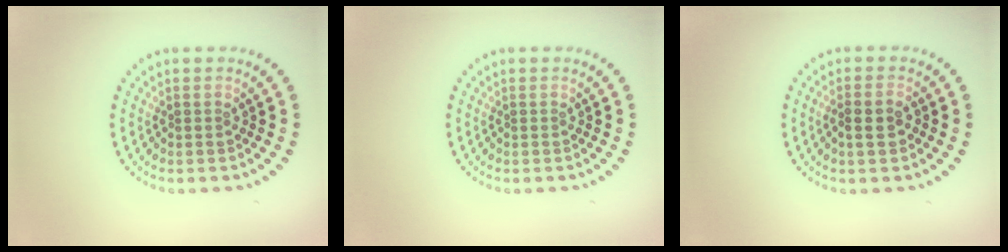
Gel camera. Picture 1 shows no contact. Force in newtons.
{"total": 0.0}
{"total": 2.3, "press": 2.1, "slide": 0.8}